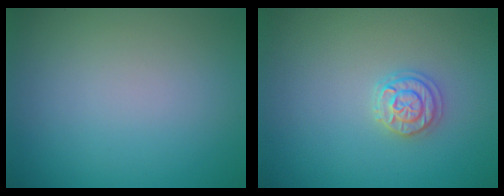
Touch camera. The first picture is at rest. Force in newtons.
{"total": 2.1, "press": 2.1, "slide": 0.5}